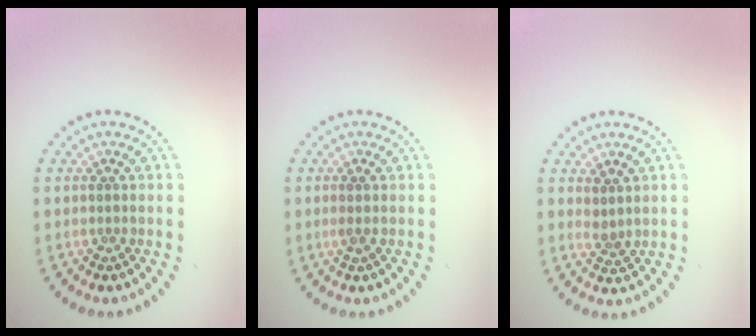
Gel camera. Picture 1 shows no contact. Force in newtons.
{"total": 0.7, "press": 0.5, "slide": 0.5}
{"total": 1.5, "press": 1.1, "slide": 0.9}